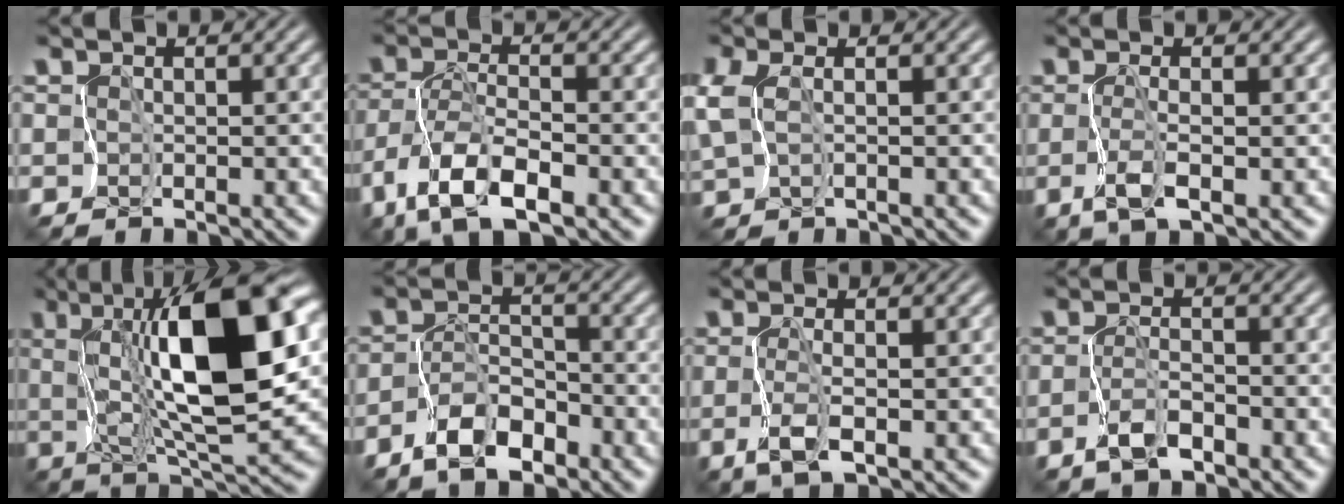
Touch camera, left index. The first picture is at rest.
{"total": 6.3, "force": [-3.7, 2.1, 4.7], "torque": [-0.093, 0.002, -0.071]}
{"total": 2.3, "force": [0.3, 1.4, 1.8], "torque": [-0.054, -0.005, 0.007]}
{"total": 1.8, "force": [-0.2, -0.1, 1.8], "torque": [-0.045, 0.003, -0.003]}
{"total": 12.7, "force": [3.5, 3.2, 11.7], "torque": [-0.178, 0.013, 0.062]}
{"total": 4.0, "force": [-2.6, 1.8, 2.4], "torque": [-0.042, 0.008, -0.049]}
{"total": 2.1, "force": [-0.2, 0.3, 2.1], "torque": [-0.049, 0.001, 0.000]}
{"total": 1.8, "force": [-1.0, 0.6, 1.4], "torque": [-0.029, 0.009, -0.020]}